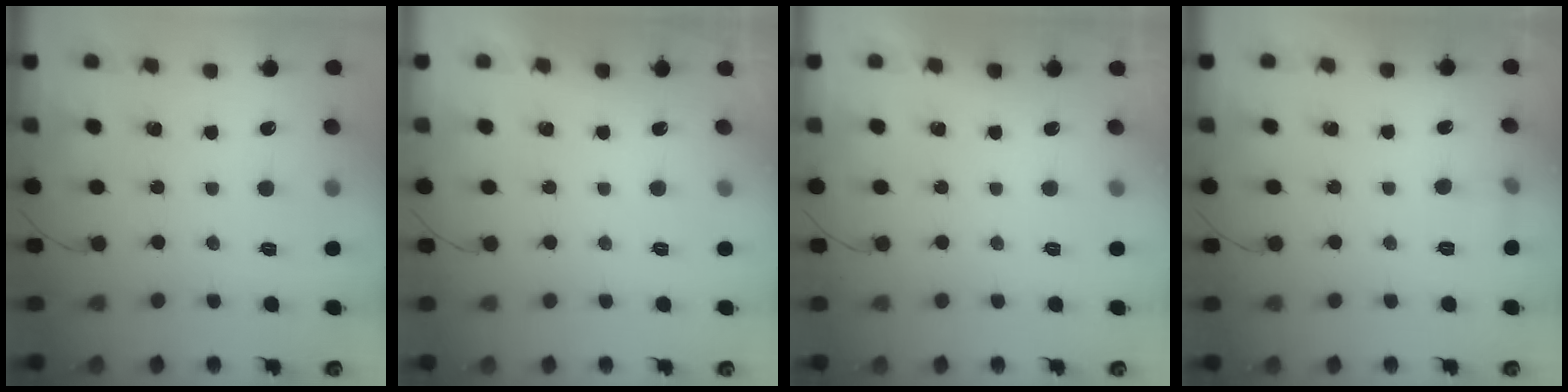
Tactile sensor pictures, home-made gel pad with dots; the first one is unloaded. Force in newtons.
{"total": 0.0}
{"total": 0.0}
{"total": 4.7, "press": 4.4, "slide": 1.7}